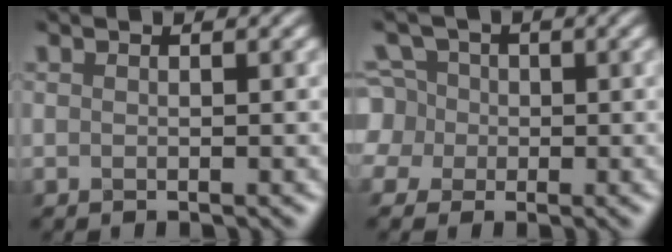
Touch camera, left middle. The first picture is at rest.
{"total": 4.8, "force": [-1.1, 4.6, 0.2], "torque": [-0.046, 0.022, -0.033]}